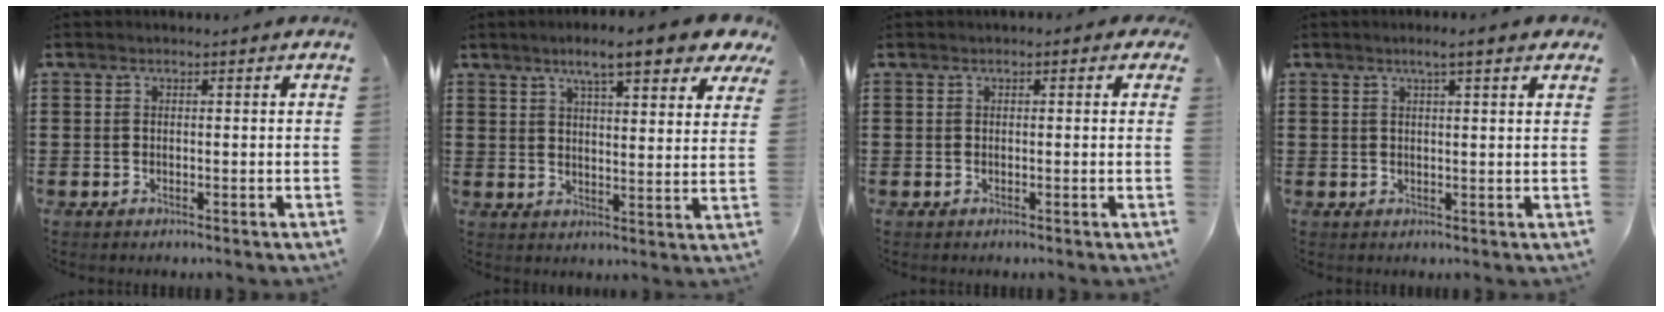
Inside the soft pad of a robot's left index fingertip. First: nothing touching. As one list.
[{"total": 8.3, "force": [6.3, 1.2, 5.3], "torque": [-0.095, -0.016, 0.104]}, {"total": 0.5, "force": [-0.1, 0.4, 0.3], "torque": [-0.007, 0.004, -0.003]}, {"total": 2.7, "force": [1.8, -0.1, 2.0], "torque": [-0.042, 0.003, 0.031]}]